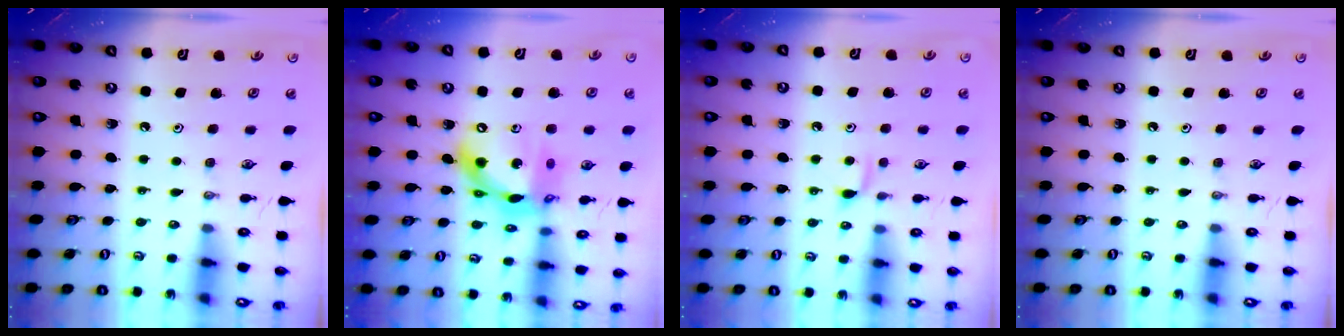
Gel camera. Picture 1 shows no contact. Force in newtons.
{"total": 14.4, "press": 14.3, "slide": 1.6}
{"total": 4.5, "press": 4.4, "slide": 0.6}
{"total": 0.0}